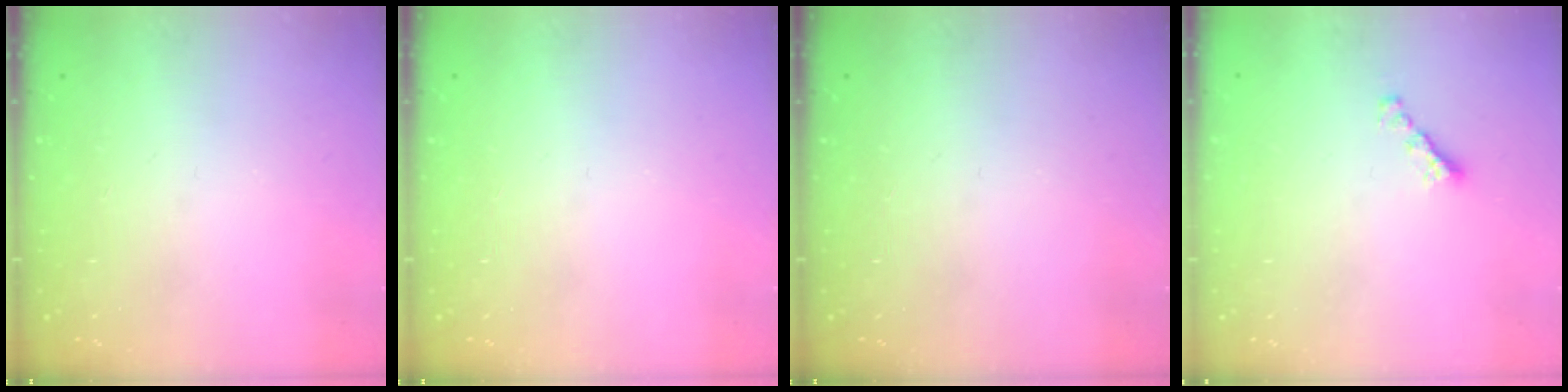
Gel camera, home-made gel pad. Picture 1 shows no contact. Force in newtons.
{"total": 0.0}
{"total": 0.0}
{"total": 2.5, "press": 2.5, "slide": 0.5}